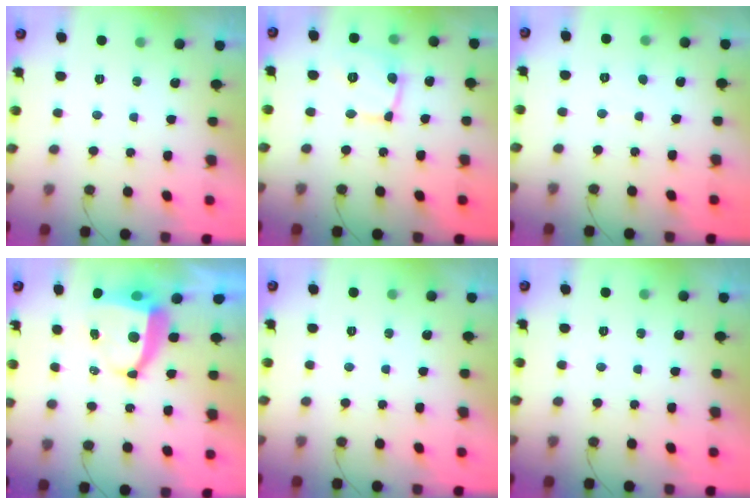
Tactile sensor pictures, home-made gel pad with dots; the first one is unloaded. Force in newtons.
{"total": 11.4, "press": 11.4, "slide": 1.1}
{"total": 1.6, "press": 1.6, "slide": 0.1}
{"total": 9.0, "press": 8.9, "slide": 1.1}
{"total": 0.0}
{"total": 0.0}